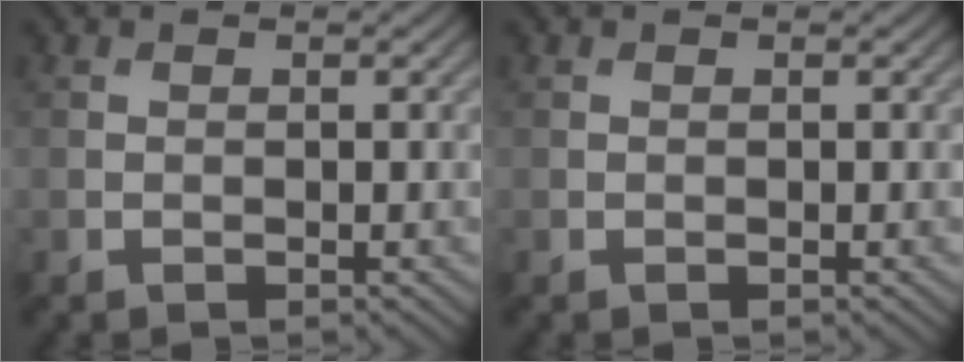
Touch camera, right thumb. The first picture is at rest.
{"total": 0.0}